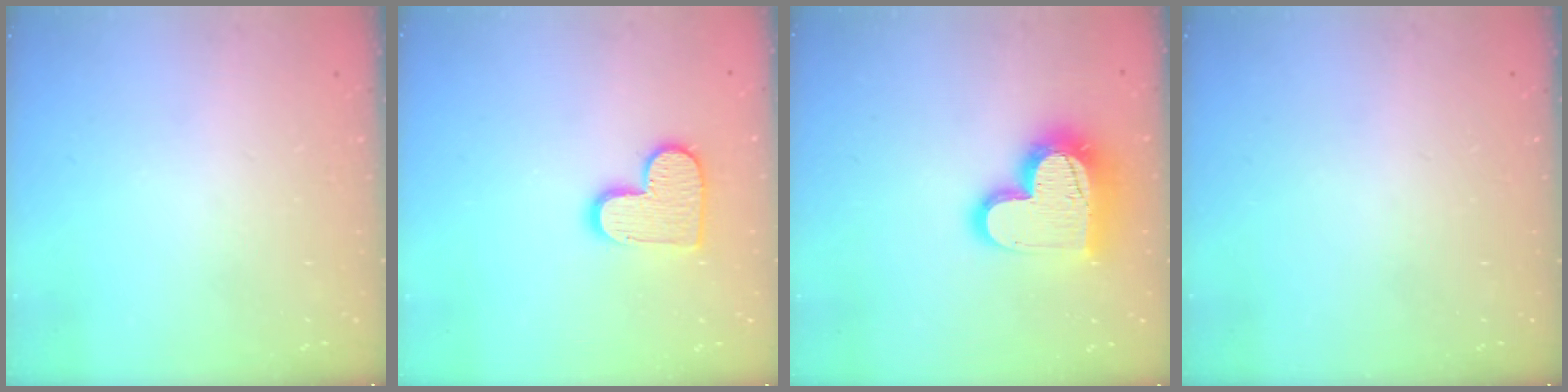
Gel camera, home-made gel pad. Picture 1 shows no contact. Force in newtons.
{"total": 11.6, "press": 11.6, "slide": 0.7}
{"total": 17.4, "press": 17.3, "slide": 1.5}
{"total": 0.0}